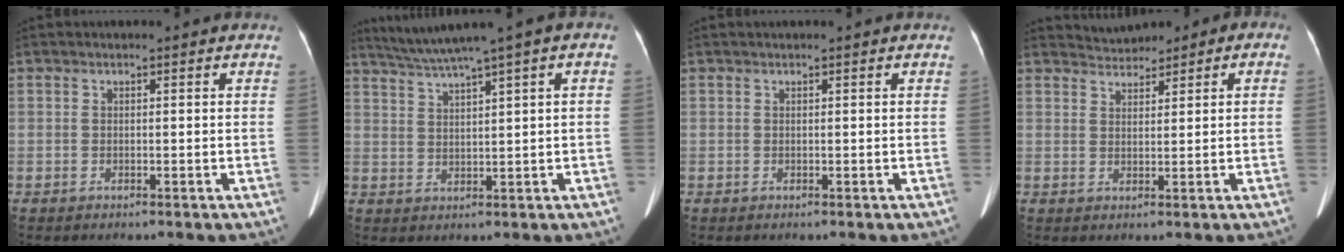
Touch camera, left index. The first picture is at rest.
{"total": 7.0, "force": [4.4, -0.4, 5.5], "torque": [-0.097, 0.030, 0.082]}
{"total": 0.0}
{"total": 2.9, "force": [2.3, 1.6, 0.9], "torque": [-0.018, 0.031, 0.045]}